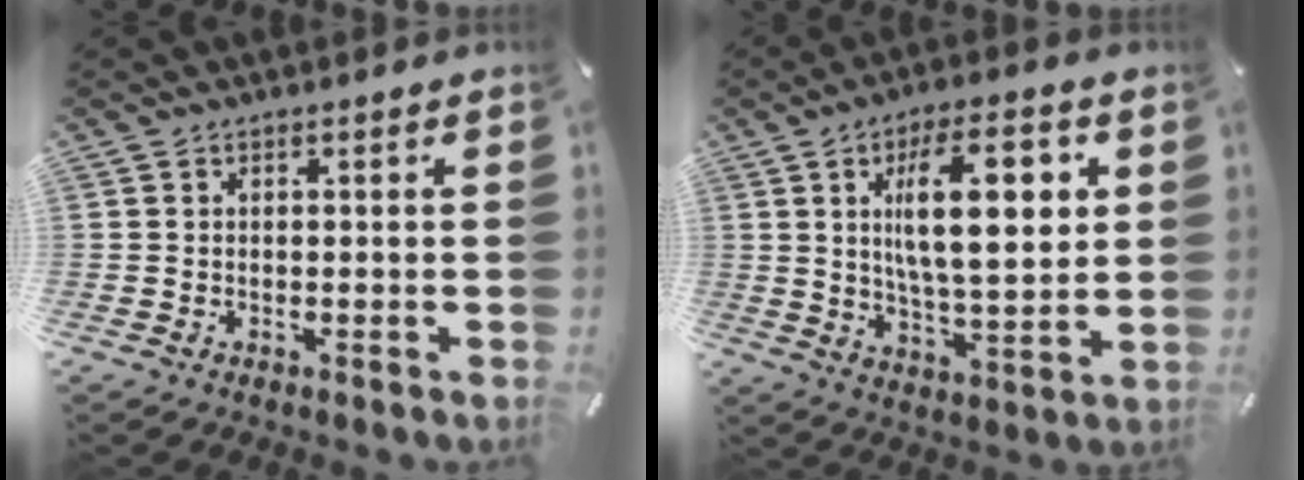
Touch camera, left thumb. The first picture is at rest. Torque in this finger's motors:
{"motor_torque": [2.43, 2.58, 1.85, -0.92, 0.63]}